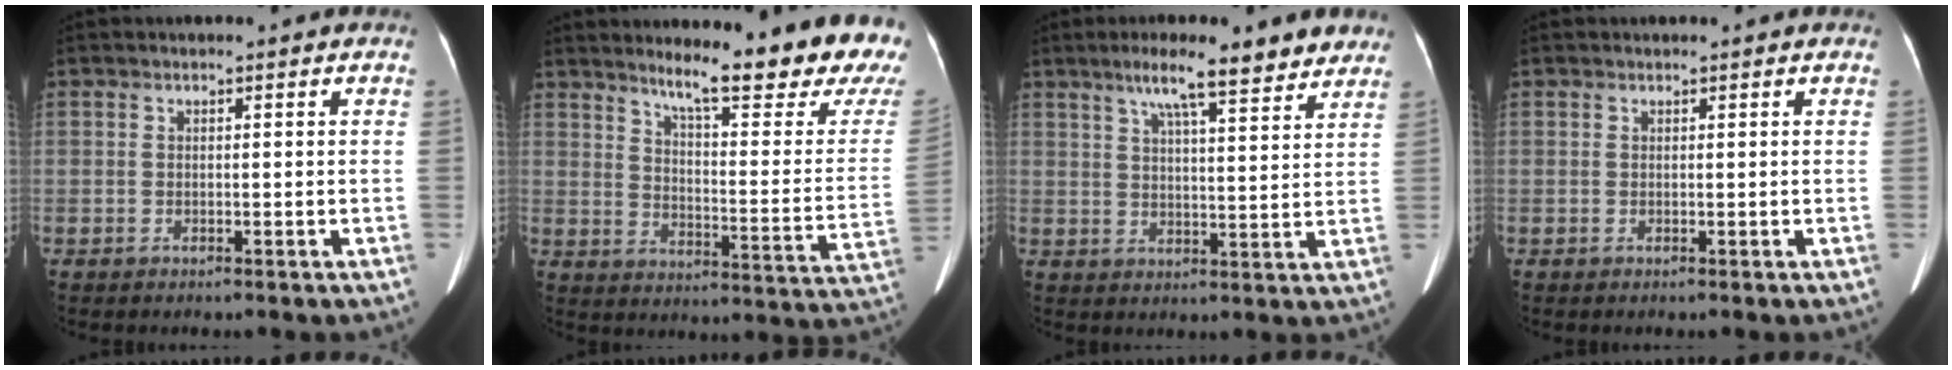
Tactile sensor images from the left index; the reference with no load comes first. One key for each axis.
{"total": 21.3, "fx": 17.6, "fy": 1.1, "fz": 11.8, "tx": -0.163, "ty": -0.085, "tz": 0.224}
{"total": 10.7, "fx": 8.0, "fy": 1.4, "fz": 6.9, "tx": -0.098, "ty": 0.018, "tz": 0.114}
{"total": 0.0}